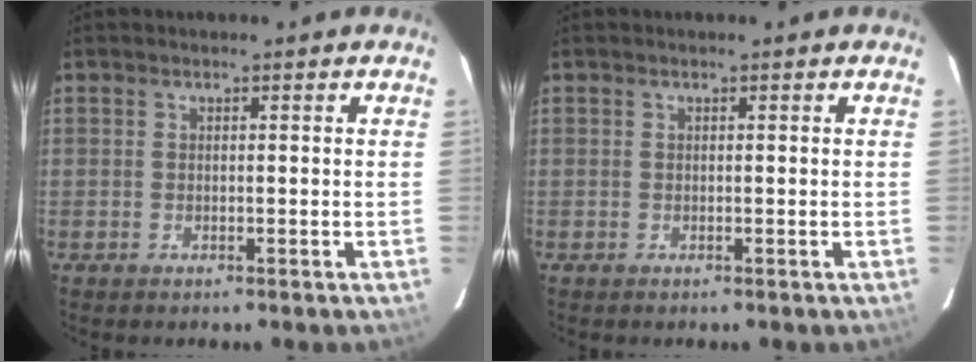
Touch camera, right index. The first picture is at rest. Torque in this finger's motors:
{"motor_torque": [0.00, 0.00, 0.00, 0.00]}